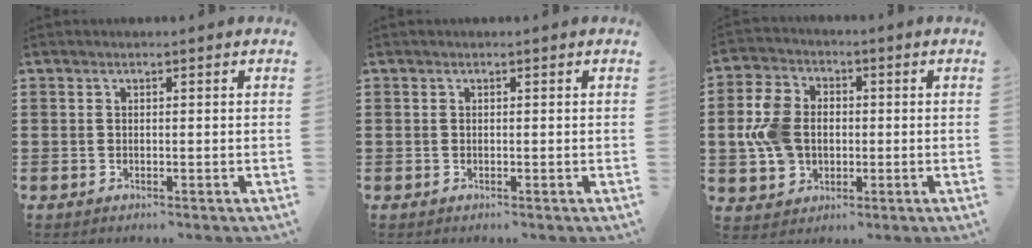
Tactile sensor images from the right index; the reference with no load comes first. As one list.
[{"total": 0.0}, {"total": 8.2, "force": [-0.3, 6.4, 5.2], "torque": [-0.141, 0.011, -0.011]}]